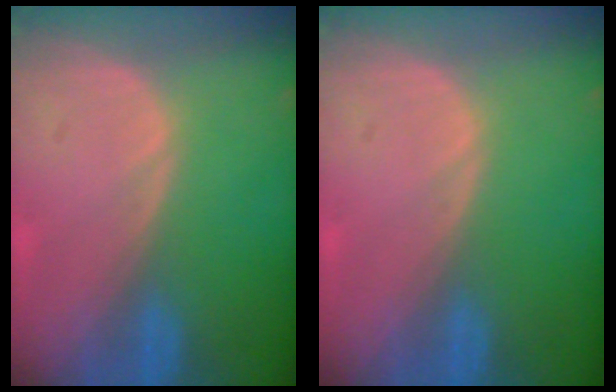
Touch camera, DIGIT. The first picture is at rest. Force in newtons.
{"total": 0.0}